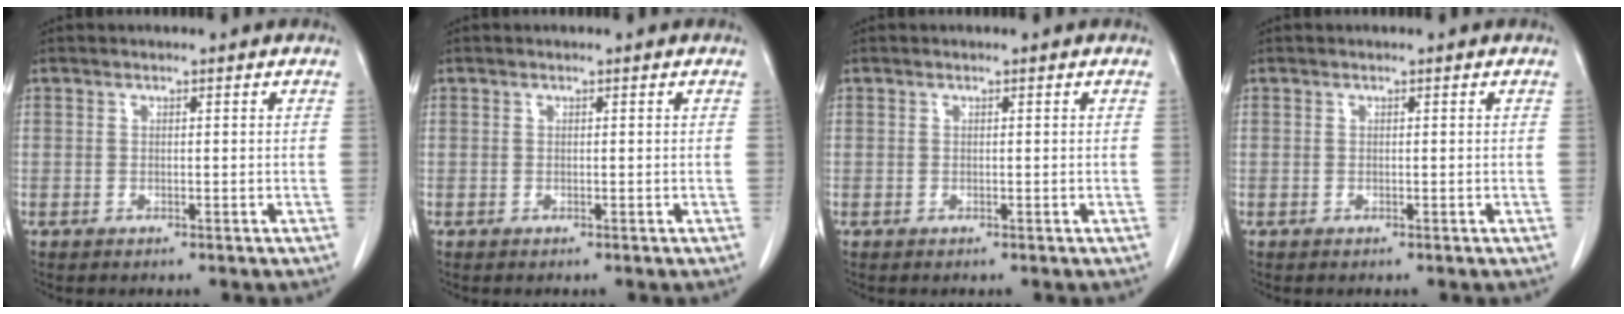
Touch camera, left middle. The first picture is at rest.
{"total": 0.0}
{"total": 0.0}
{"total": 0.0}